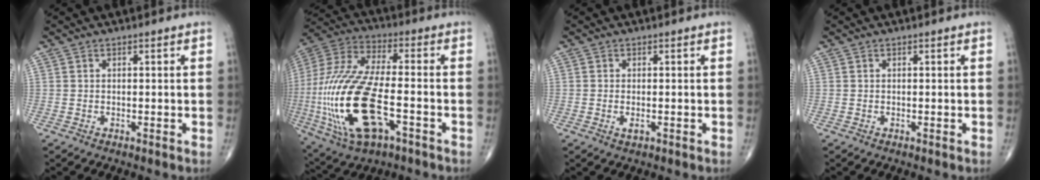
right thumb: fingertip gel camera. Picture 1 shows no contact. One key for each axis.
{"total": 25.9, "fx": -6.6, "fy": 11.0, "fz": 22.5, "tx": -0.540, "ty": 0.001, "tz": -0.107}
{"total": 1.4, "fx": -0.4, "fy": 0.6, "fz": 1.1, "tx": -0.023, "ty": -0.003, "tz": -0.008}
{"total": 0.0}